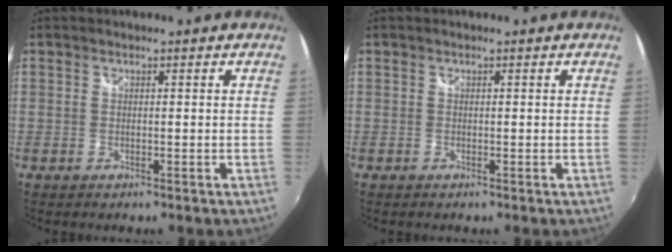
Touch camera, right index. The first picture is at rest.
{"total": 0.0}